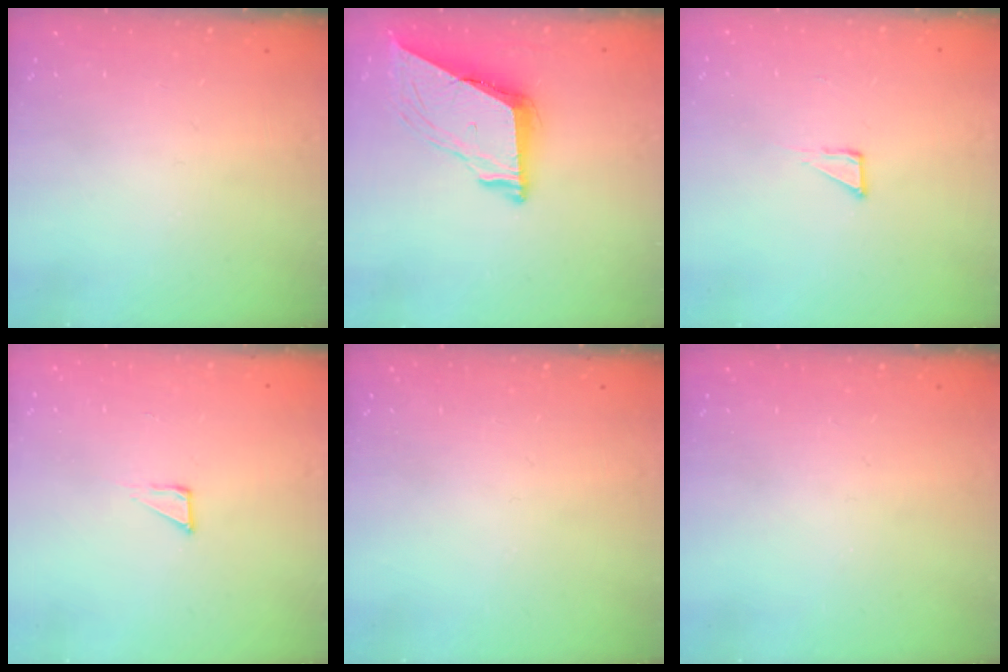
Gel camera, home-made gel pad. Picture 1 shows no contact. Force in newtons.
{"total": 8.4, "press": 8.4, "slide": 0.6}
{"total": 2.7, "press": 2.7, "slide": 0.2}
{"total": 2.1, "press": 2.1, "slide": 0.1}
{"total": 0.0}
{"total": 0.0}